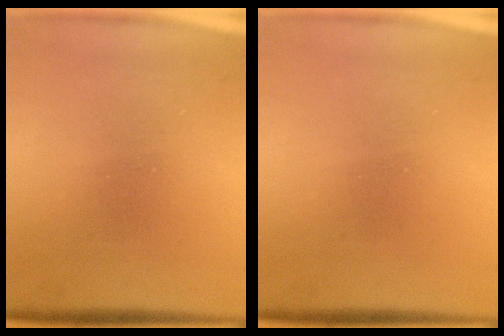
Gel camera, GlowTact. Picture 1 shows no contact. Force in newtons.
{"total": 0.0}